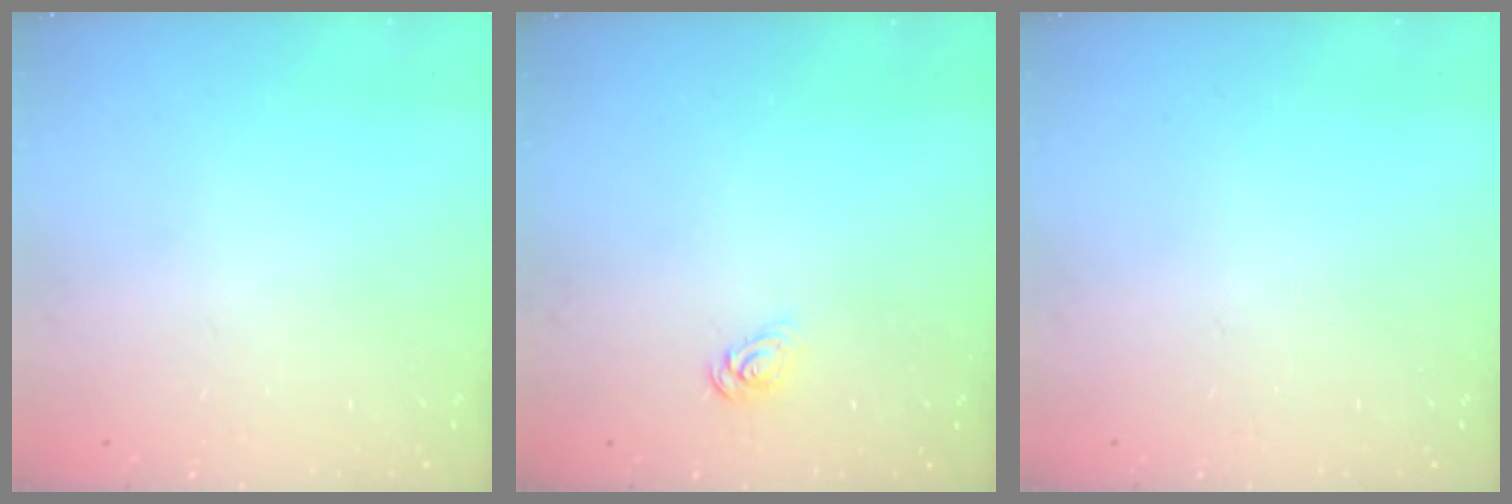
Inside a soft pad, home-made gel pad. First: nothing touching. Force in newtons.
{"total": 3.6, "press": 3.6, "slide": 0.4}
{"total": 0.0}